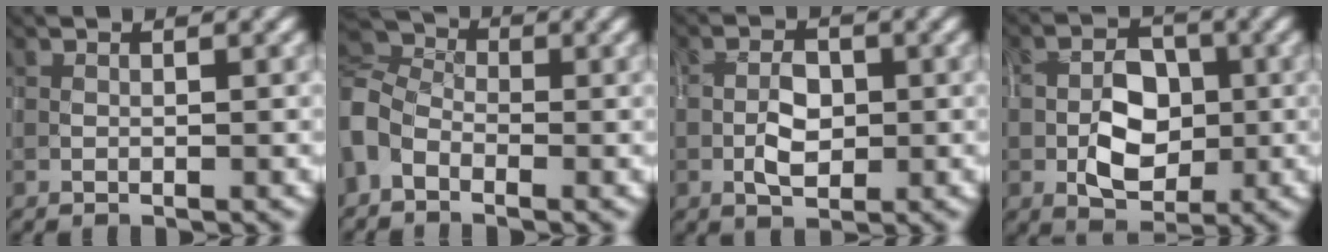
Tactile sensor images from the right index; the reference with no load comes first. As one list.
[{"total": 4.3, "force": [-1.0, 3.1, 2.8], "torque": [-0.063, 0.008, -0.042]}, {"total": 3.2, "force": [-0.5, 1.9, 2.5], "torque": [-0.044, 0.002, -0.011]}, {"total": 5.7, "force": [-0.7, 3.8, 4.2], "torque": [-0.071, -0.003, -0.014]}]